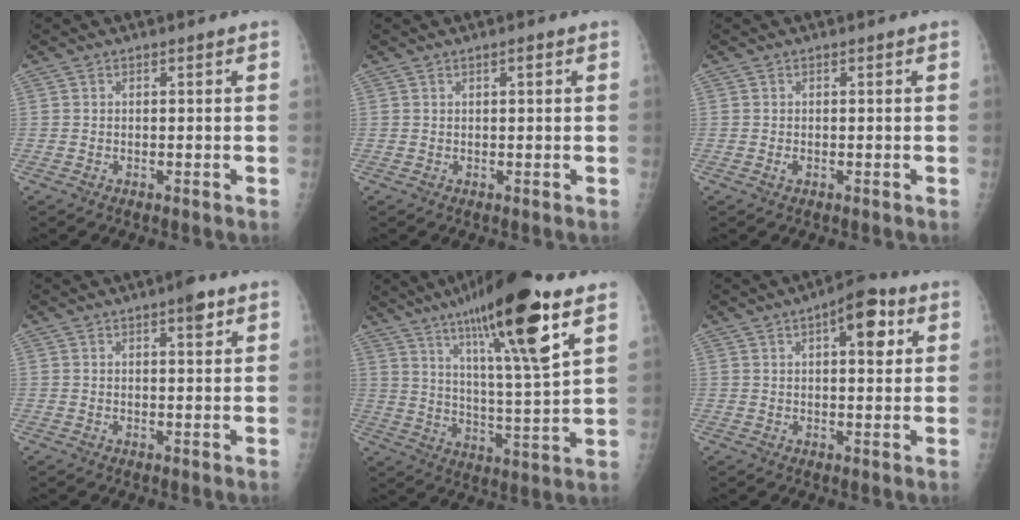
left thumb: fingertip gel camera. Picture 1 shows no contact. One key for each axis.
{"total": 1.0, "fx": 0.5, "fy": 0.2, "fz": 0.9, "tx": -0.014, "ty": 0.001, "tz": 0.007}
{"total": 0.6, "fx": -0.1, "fy": 0.3, "fz": 0.5, "tx": -0.007, "ty": 0.001, "tz": 0.001}
{"total": 3.3, "fx": 1.9, "fy": 1.0, "fz": 2.5, "tx": -0.029, "ty": -0.006, "tz": 0.023}
{"total": 20.7, "fx": 11.9, "fy": 2.5, "fz": 16.7, "tx": -0.266, "ty": -0.048, "tz": 0.195}
{"total": 8.4, "fx": 3.4, "fy": 3.5, "fz": 6.9, "tx": -0.072, "ty": -0.001, "tz": 0.041}